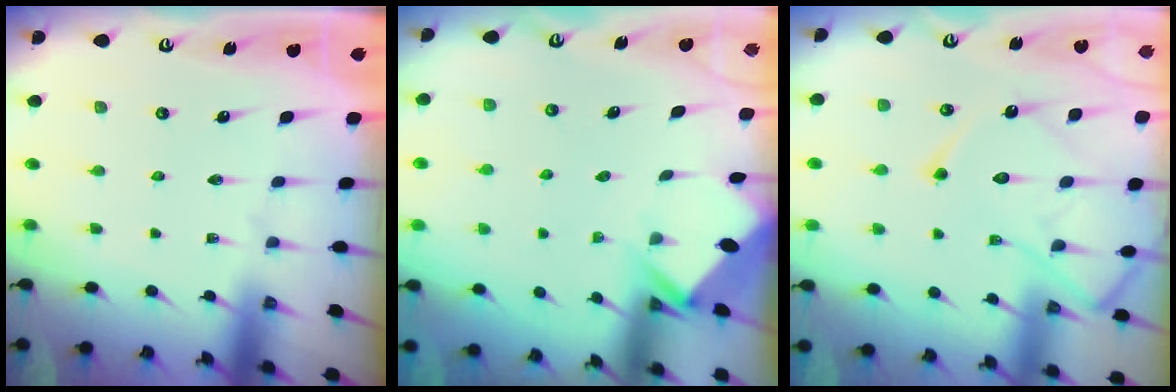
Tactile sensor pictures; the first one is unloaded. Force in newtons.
{"total": 2.7, "press": 2.7, "slide": 0.2}
{"total": 13.4, "press": 13.4, "slide": 0.9}